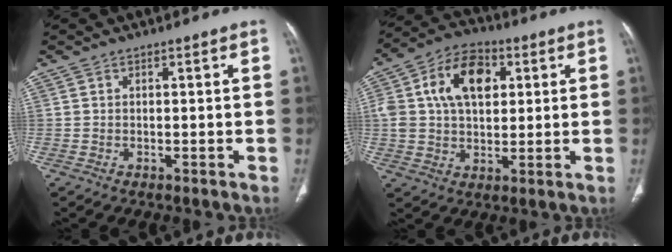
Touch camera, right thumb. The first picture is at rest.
{"total": 14.3, "force": [3.7, 9.4, 10.1], "torque": [-0.161, 0.010, 0.061]}